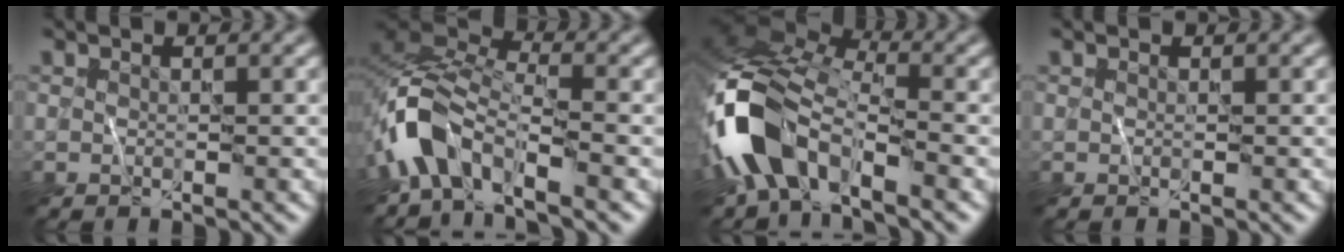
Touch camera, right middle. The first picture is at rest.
{"total": 6.2, "force": [-3.9, 3.1, 3.8], "torque": [-0.065, 0.003, -0.090]}
{"total": 10.5, "force": [-5.3, 5.6, 7.1], "torque": [-0.142, -0.001, -0.113]}
{"total": 0.0}